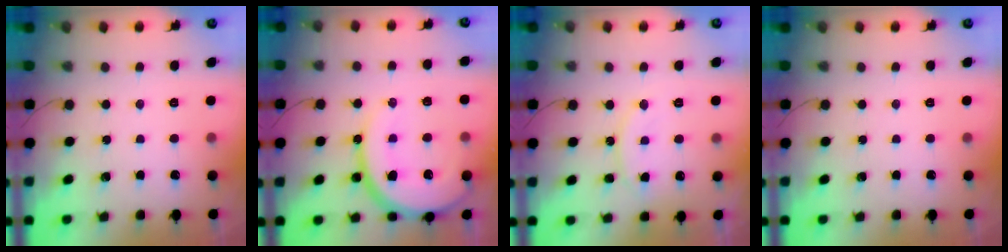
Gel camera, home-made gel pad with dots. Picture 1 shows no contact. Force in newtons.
{"total": 16.4, "press": 16.3, "slide": 1.4}
{"total": 10.2, "press": 10.2, "slide": 0.6}
{"total": 0.0}